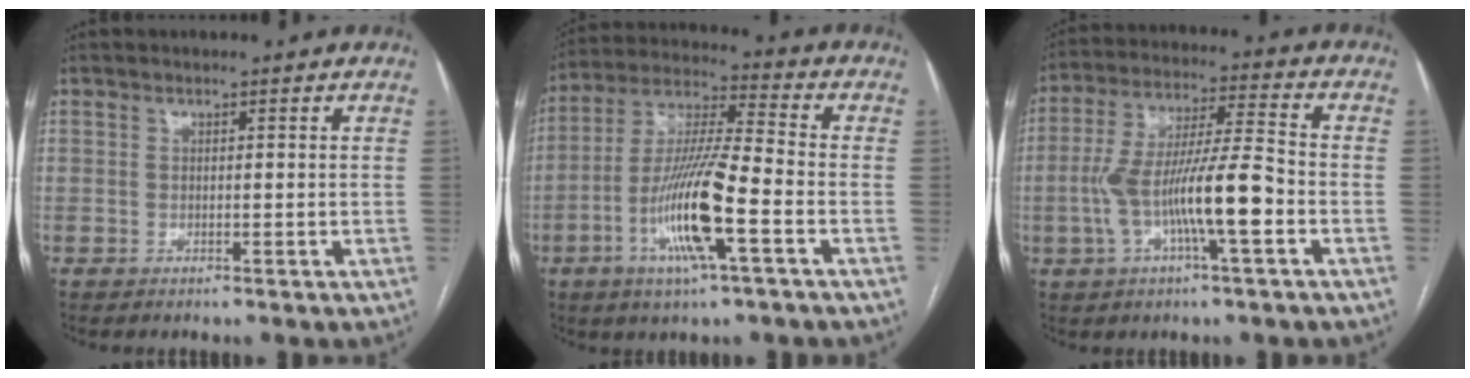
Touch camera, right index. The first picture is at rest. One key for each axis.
{"total": 14.4, "fx": -5.0, "fy": 1.1, "fz": 13.5, "tx": -0.270, "ty": -0.007, "tz": -0.095}
{"total": 13.0, "fx": -3.6, "fy": 1.3, "fz": 12.5, "tx": -0.240, "ty": 0.013, "tz": -0.066}